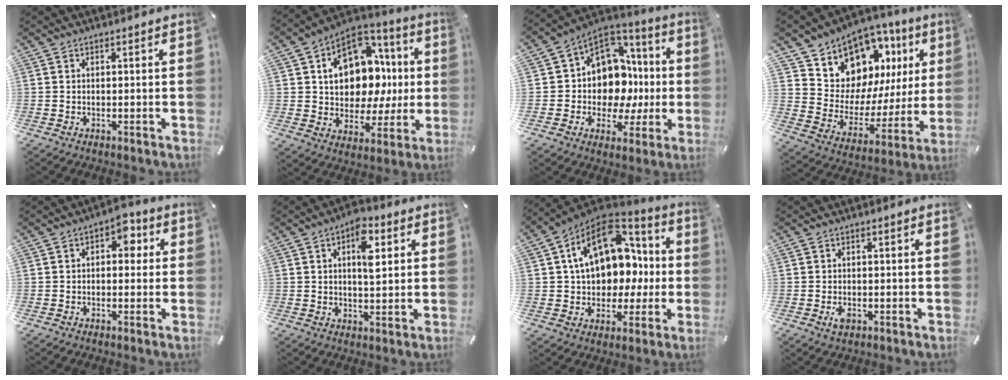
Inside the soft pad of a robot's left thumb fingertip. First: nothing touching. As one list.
[{"total": 15.7, "force": [3.4, 12.1, 9.4], "torque": [-0.137, -0.025, 0.067]}, {"total": 12.5, "force": [0.8, 11.4, 5.3], "torque": [-0.068, -0.040, 0.026]}, {"total": 11.7, "force": [8.7, 7.7, 1.3], "torque": [-0.030, -0.104, 0.163]}, {"total": 4.7, "force": [0.4, 3.2, 3.5], "torque": [-0.038, 0.003, -0.003]}, {"total": 8.4, "force": [2.7, 4.5, 6.6], "torque": [-0.079, -0.012, 0.038]}, {"total": 17.7, "force": [4.0, 13.1, 11.2], "torque": [-0.182, -0.014, 0.076]}, {"total": 2.3, "force": [-0.7, 1.4, 1.6], "torque": [-0.036, -0.001, -0.013]}]